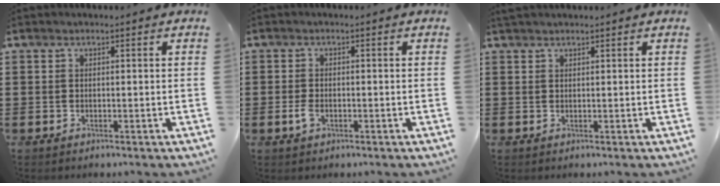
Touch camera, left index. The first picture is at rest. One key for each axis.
{"total": 2.1, "fx": -0.6, "fy": 1.1, "fz": 1.7, "tx": -0.049, "ty": -0.006, "tz": -0.016}
{"total": 1.0, "fx": 0.9, "fy": 0.0, "fz": 0.4, "tx": -0.009, "ty": 0.000, "tz": 0.018}